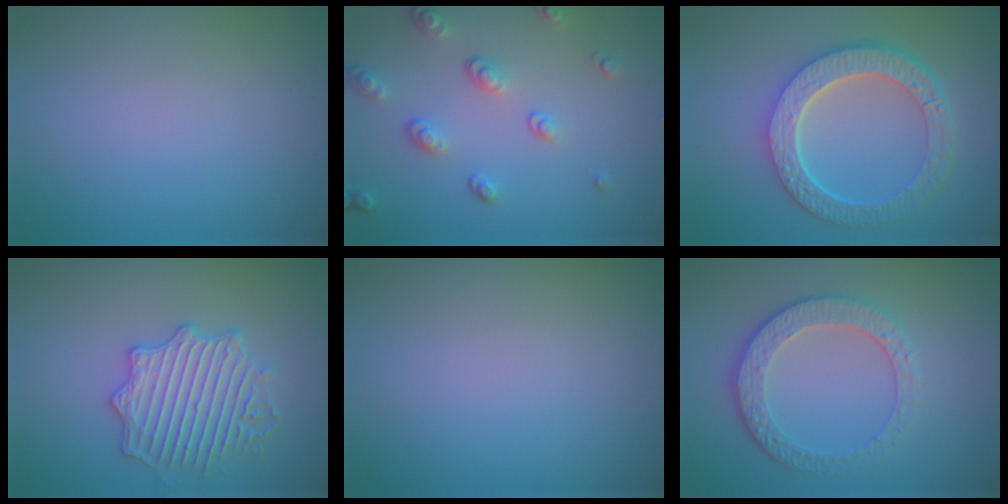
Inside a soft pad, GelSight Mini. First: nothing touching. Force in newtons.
{"total": 3.3, "press": 2.6, "slide": 2.1}
{"total": 6.5, "press": 5.0, "slide": 4.1}
{"total": 4.0, "press": 4.0, "slide": 0.2}
{"total": 0.0}
{"total": 4.5, "press": 3.2, "slide": 3.1}